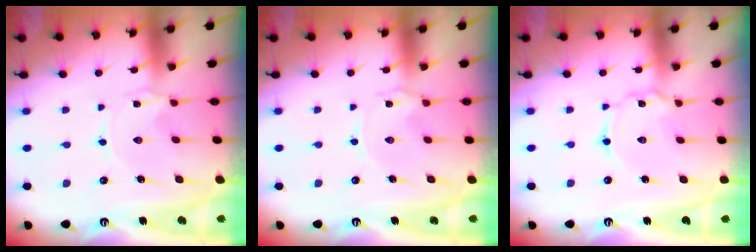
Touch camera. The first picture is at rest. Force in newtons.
{"total": 1.0, "press": 1.0, "slide": 0.1}
{"total": 3.1, "press": 3.1, "slide": 0.4}